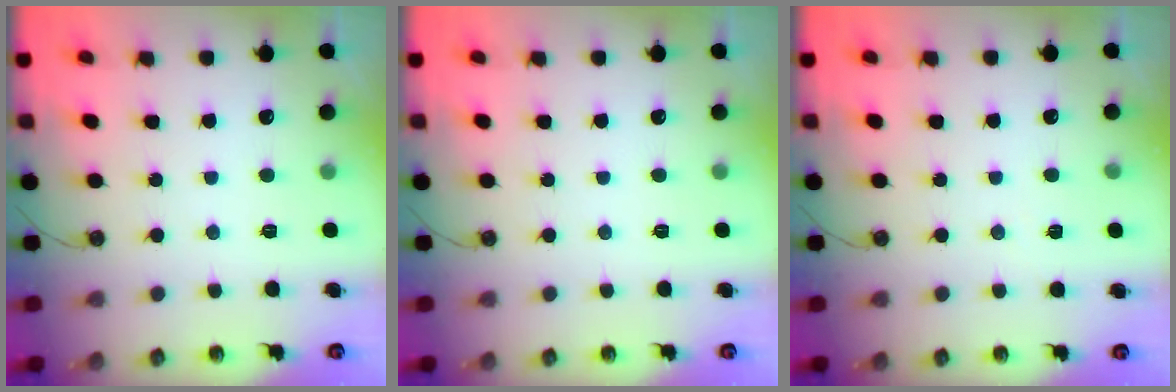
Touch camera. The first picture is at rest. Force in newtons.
{"total": 0.0}
{"total": 2.4, "press": 2.2, "slide": 1.1}